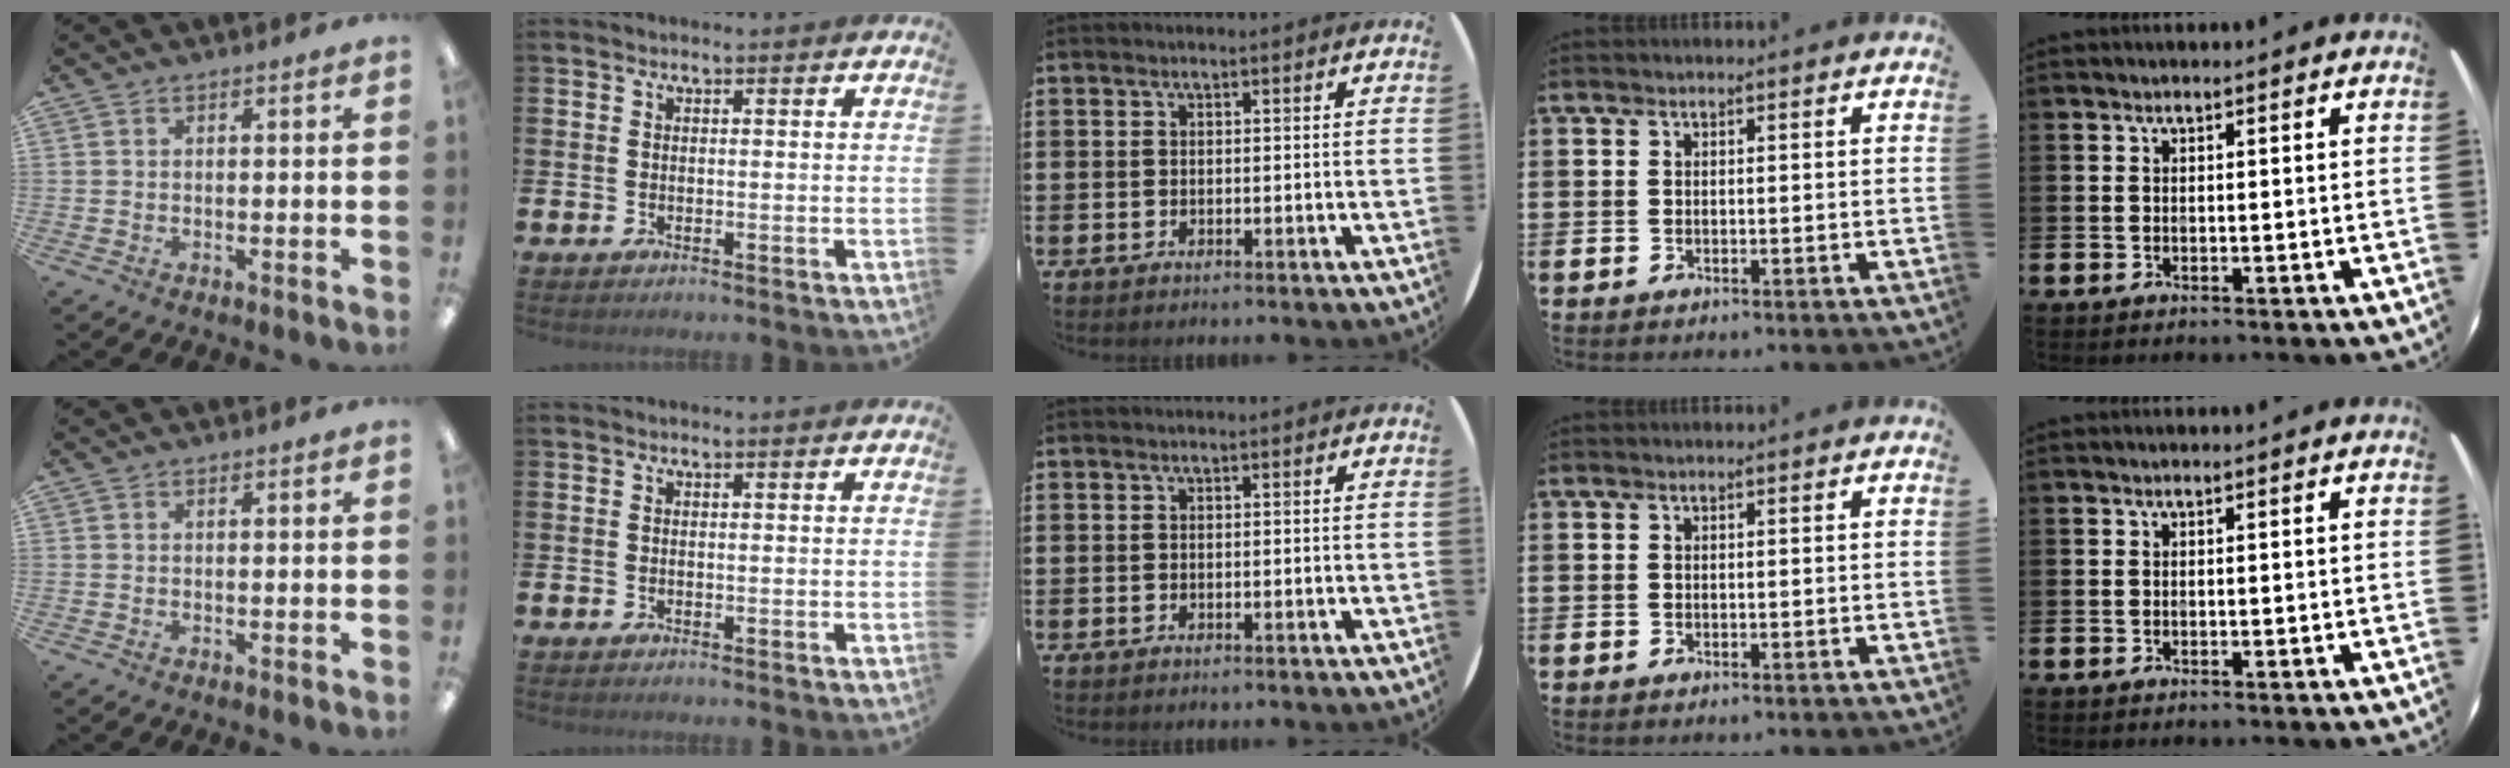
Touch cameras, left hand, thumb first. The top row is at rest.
{}